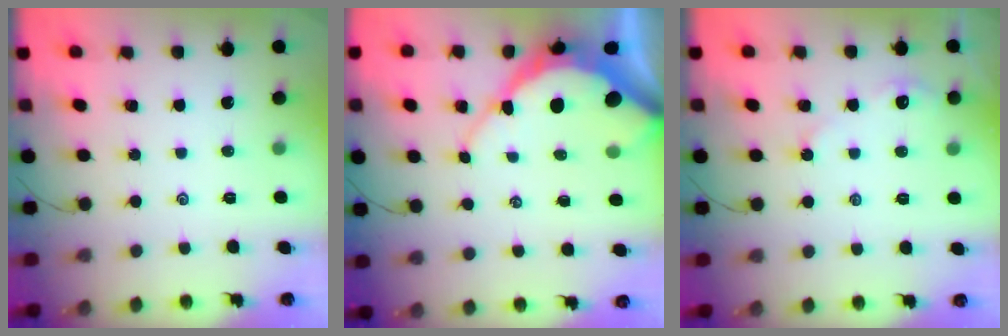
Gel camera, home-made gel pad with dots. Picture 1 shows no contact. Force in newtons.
{"total": 11.4, "press": 11.3, "slide": 0.9}
{"total": 2.8, "press": 2.8, "slide": 0.4}